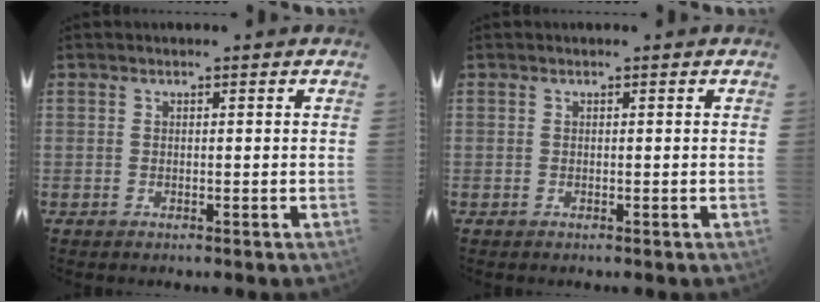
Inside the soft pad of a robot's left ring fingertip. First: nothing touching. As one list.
[{"total": 0.0}]